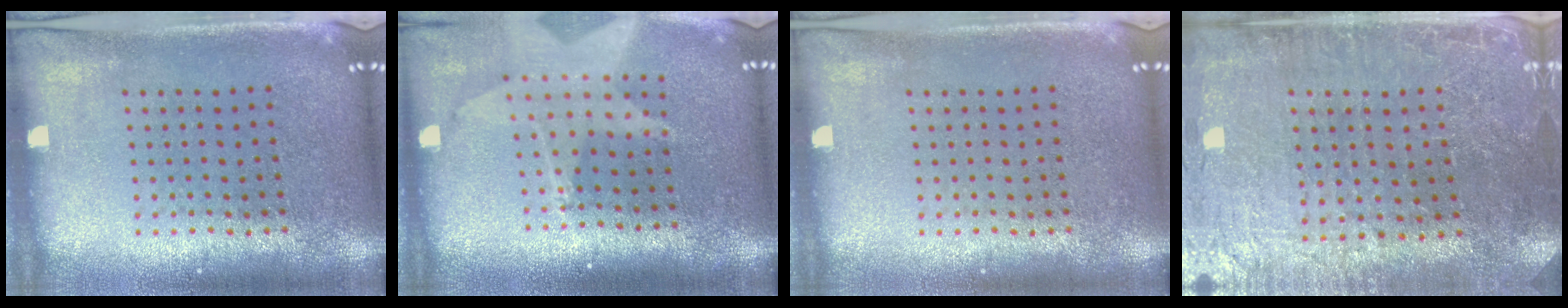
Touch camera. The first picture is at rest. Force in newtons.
{"total": 2.0, "press": 1.6, "slide": 1.3}
{"total": 0.0}
{"total": 1.6, "press": 1.6, "slide": 0.1}